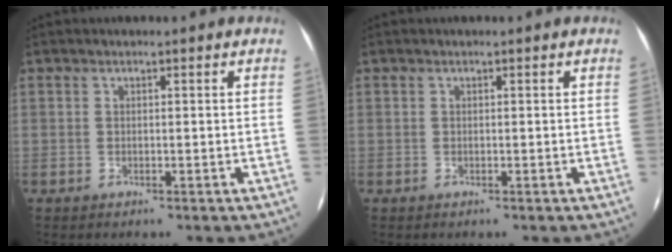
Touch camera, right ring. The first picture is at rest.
{"total": 0.0}